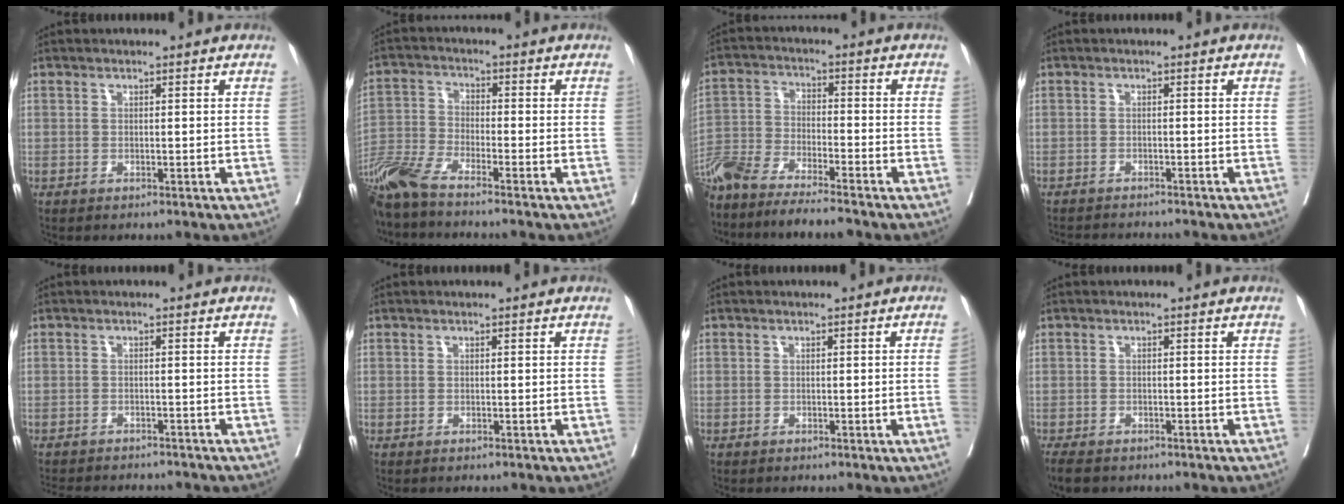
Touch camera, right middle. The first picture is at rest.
{"total": 8.2, "force": [-6.9, 0.0, 4.4], "torque": [-0.098, -0.028, -0.145]}
{"total": 13.5, "force": [-11.9, 0.5, 6.4], "torque": [-0.116, -0.027, -0.209]}
{"total": 5.3, "force": [-5.2, 0.1, 1.2], "torque": [-0.005, -0.011, -0.078]}
{"total": 9.9, "force": [-9.3, 2.0, 2.9], "torque": [-0.045, -0.003, -0.120]}
{"total": 0.0}
{"total": 1.4, "force": [-0.2, -0.5, 1.3], "torque": [-0.017, -0.003, 0.000]}
{"total": 4.7, "force": [-3.8, 1.9, 2.0], "torque": [-0.033, -0.011, -0.058]}